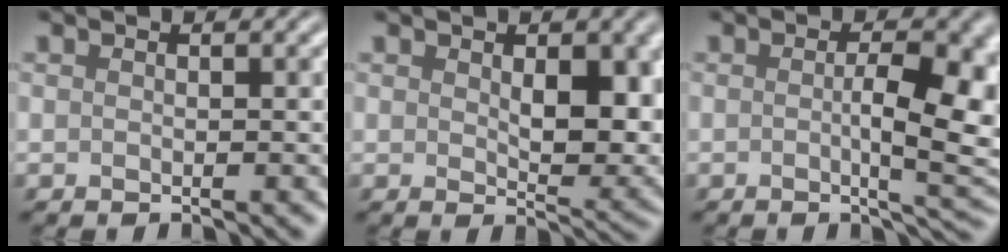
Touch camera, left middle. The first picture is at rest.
{"total": 6.1, "force": [1.0, 3.2, 5.1], "torque": [-0.071, -0.011, 0.027]}
{"total": 7.0, "force": [-0.2, 2.0, 6.7], "torque": [-0.089, -0.006, 0.000]}